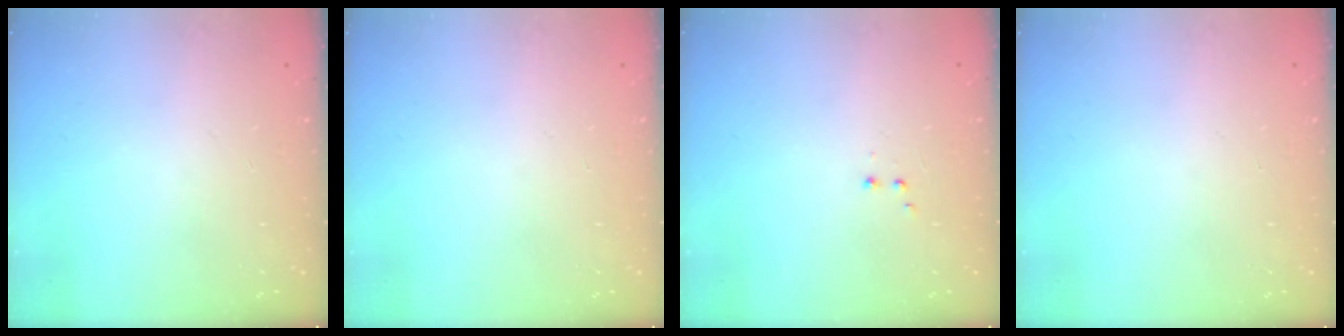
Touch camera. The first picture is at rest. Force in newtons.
{"total": 0.0}
{"total": 1.9, "press": 1.8, "slide": 0.5}
{"total": 0.0}